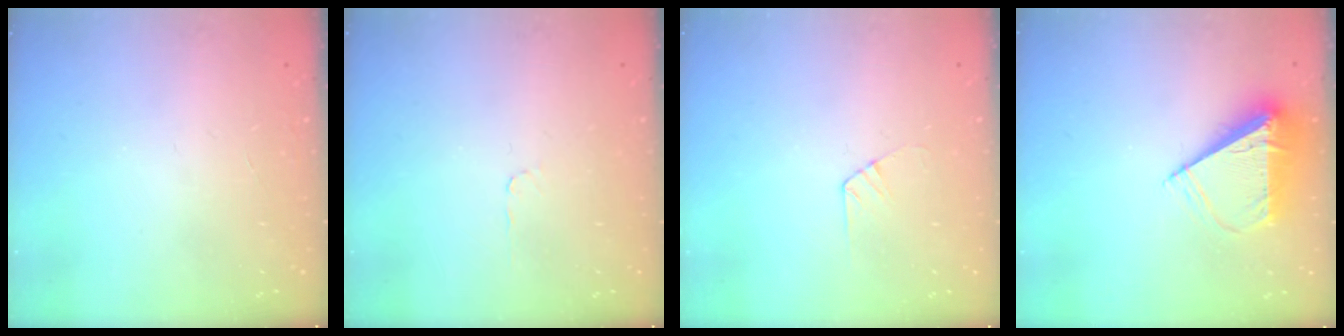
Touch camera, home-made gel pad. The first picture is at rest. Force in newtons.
{"total": 2.8, "press": 2.8, "slide": 0.4}
{"total": 5.6, "press": 5.6, "slide": 0.5}
{"total": 8.3, "press": 8.3, "slide": 0.2}